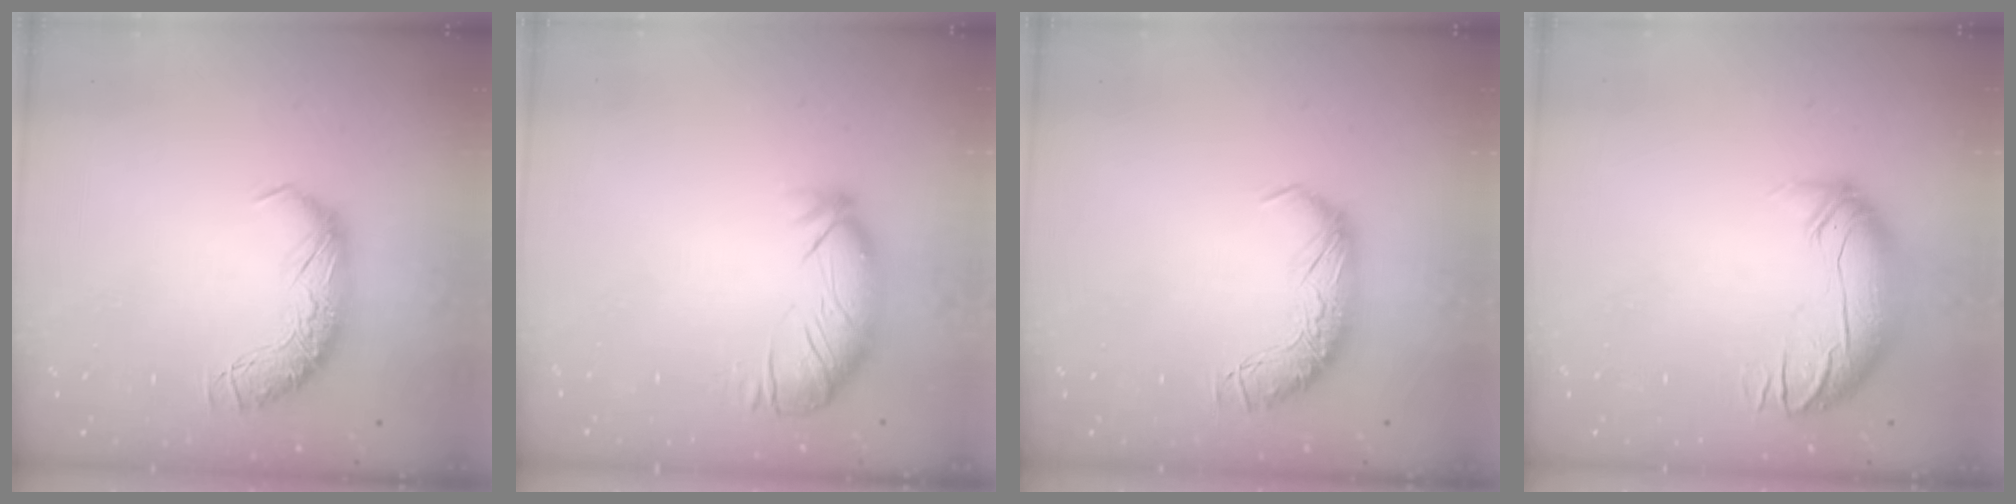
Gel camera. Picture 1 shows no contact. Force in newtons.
{"total": 3.0, "press": 2.6, "slide": 1.5}
{"total": 0.0}
{"total": 3.0, "press": 1.0, "slide": 2.8}